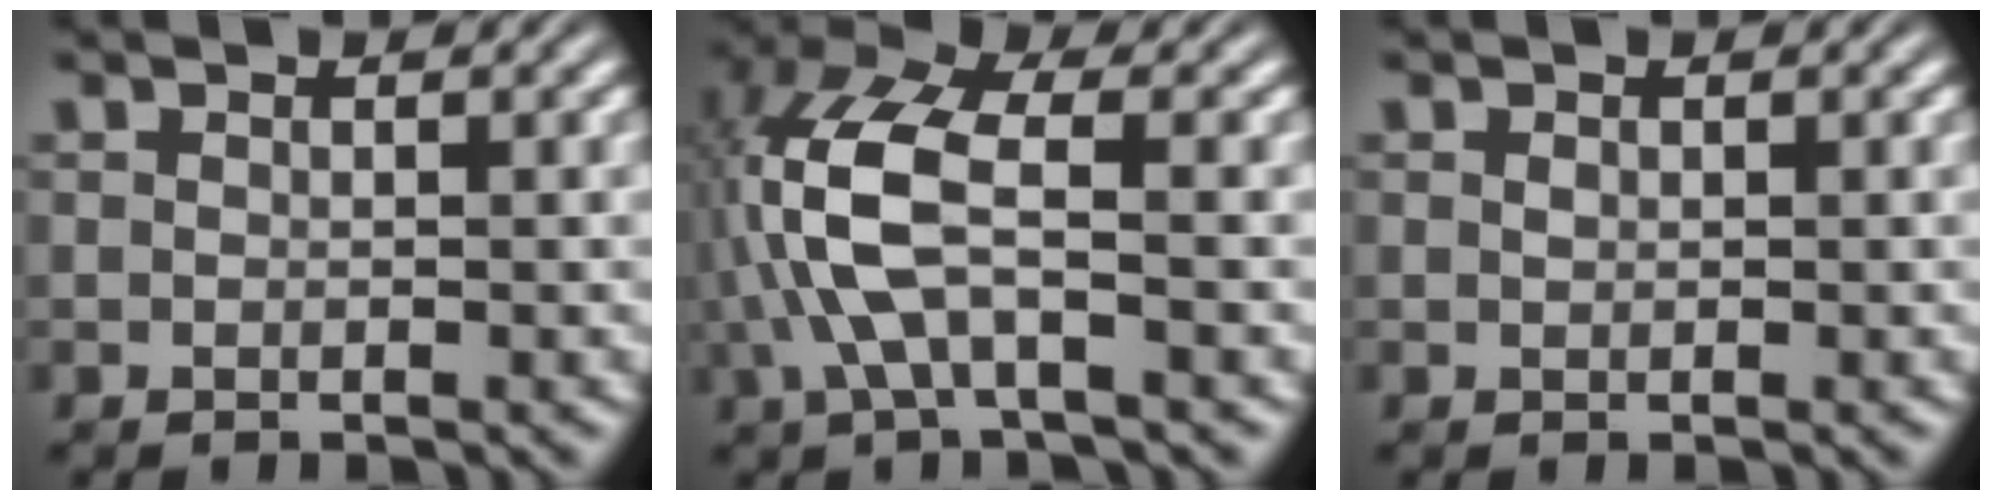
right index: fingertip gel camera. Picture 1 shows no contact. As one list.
[{"total": 6.1, "force": [0.8, 2.4, 5.6], "torque": [-0.132, -0.005, 0.021]}, {"total": 0.6, "force": [0.1, -0.6, 0.0], "torque": [0.001, -0.007, 0.010]}]